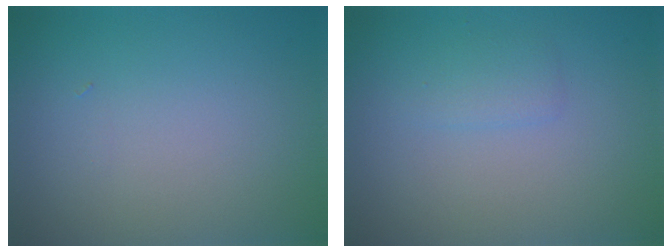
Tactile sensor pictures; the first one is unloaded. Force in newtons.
{"total": 1.2, "press": 1.2, "slide": 0.0}